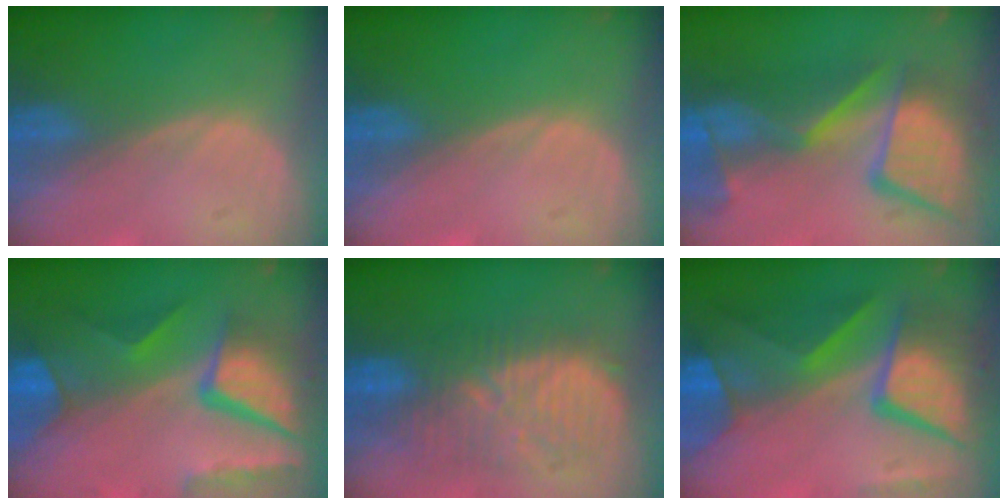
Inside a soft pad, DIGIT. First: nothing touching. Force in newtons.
{"total": 0.0}
{"total": 13.4, "press": 11.3, "slide": 7.3}
{"total": 11.2, "press": 9.2, "slide": 6.4}
{"total": 9.9, "press": 9.8, "slide": 1.5}
{"total": 11.9, "press": 11.9, "slide": 1.1}